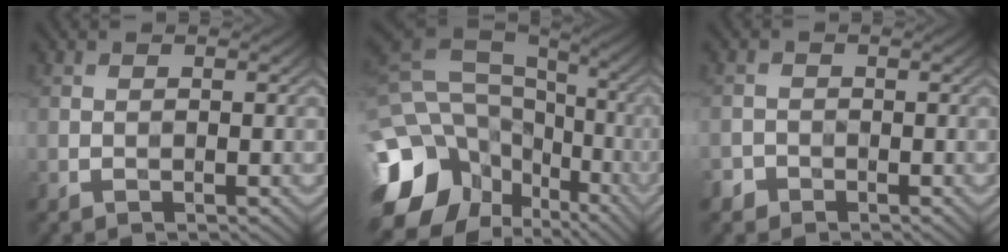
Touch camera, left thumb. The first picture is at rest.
{"total": 17.9, "force": [-7.4, 14.1, 8.3], "torque": [-0.249, -0.027, -0.102]}
{"total": 1.6, "force": [-1.2, 1.1, -0.1], "torque": [0.001, -0.003, -0.027]}